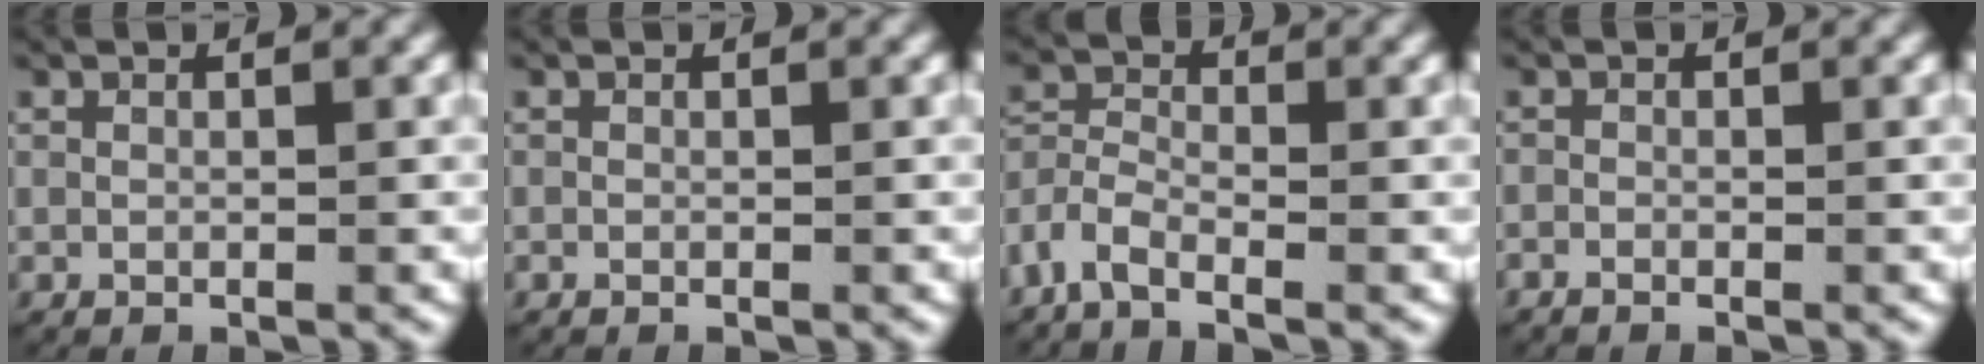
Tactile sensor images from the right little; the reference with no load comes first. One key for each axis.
{"total": 0.0}
{"total": 4.3, "fx": -1.9, "fy": 3.4, "fz": 1.8, "tx": -0.068, "ty": -0.016, "tz": -0.039}
{"total": 1.0, "fx": -0.9, "fy": 0.4, "fz": 0.3, "tx": -0.010, "ty": -0.006, "tz": -0.015}